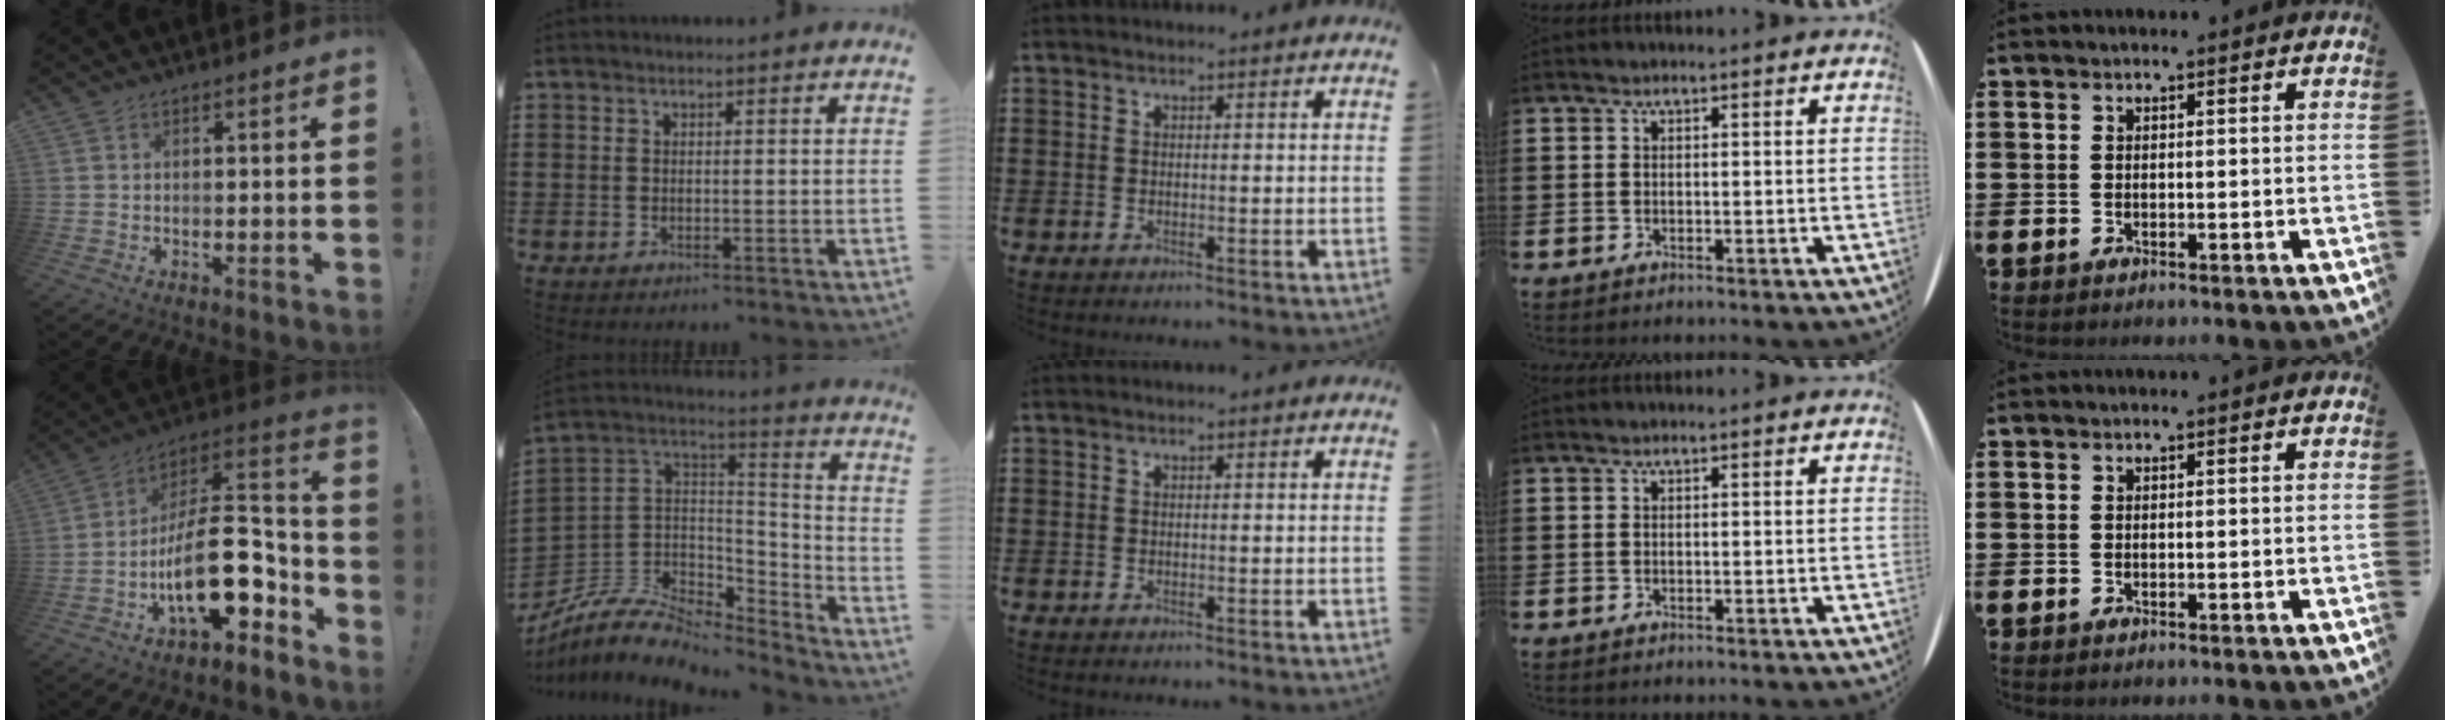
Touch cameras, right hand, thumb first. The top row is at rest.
{"thumb": {"total": 22.9, "force": [-5.7, 12.1, 18.6], "torque": [-0.303, 0.020, -0.083]}, "index": {"total": 7.9, "force": [-5.7, 4.5, 3.2], "torque": [-0.078, 0.003, -0.107]}}